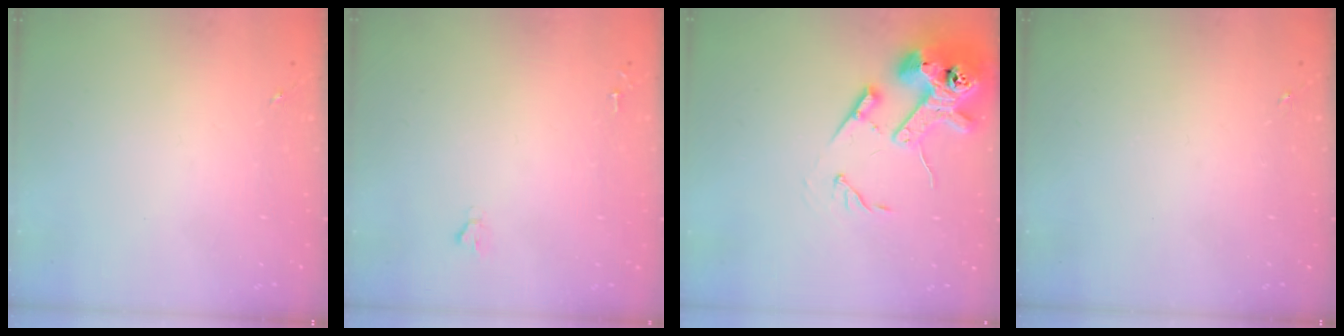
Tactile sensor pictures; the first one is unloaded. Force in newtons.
{"total": 1.6, "press": 1.6, "slide": 0.2}
{"total": 15.7, "press": 15.5, "slide": 2.1}
{"total": 0.0}